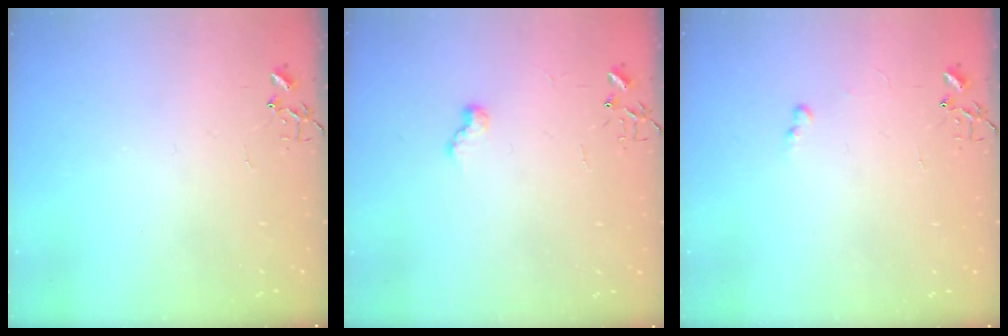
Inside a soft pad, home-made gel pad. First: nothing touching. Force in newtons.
{"total": 7.2, "press": 7.2, "slide": 0.5}
{"total": 4.4, "press": 4.4, "slide": 0.5}